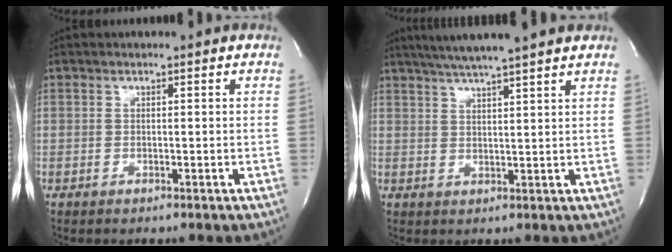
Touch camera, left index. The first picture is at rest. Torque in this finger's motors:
{"motor_torque": [0.30, -0.24, 0.15, 0.04]}